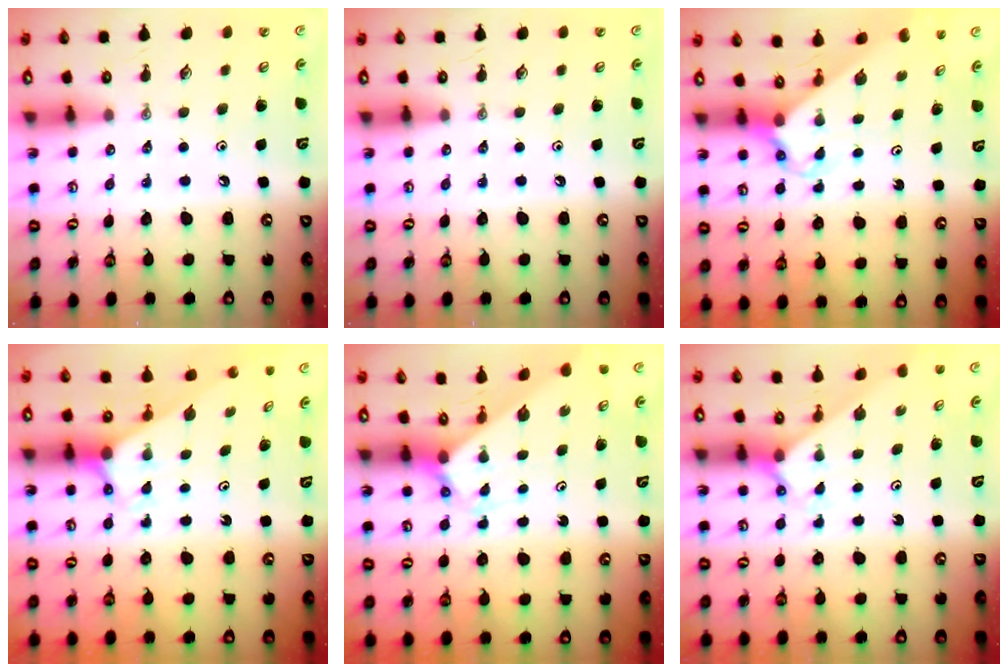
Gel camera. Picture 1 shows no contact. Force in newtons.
{"total": 0.0}
{"total": 2.5, "press": 2.5, "slide": 0.1}
{"total": 2.6, "press": 2.6, "slide": 0.2}
{"total": 2.4, "press": 2.4, "slide": 0.2}
{"total": 2.4, "press": 2.4, "slide": 0.2}